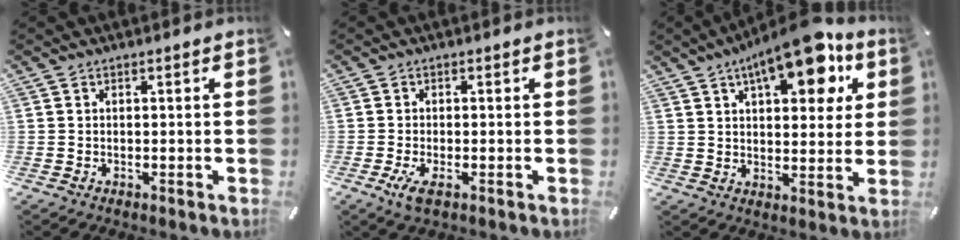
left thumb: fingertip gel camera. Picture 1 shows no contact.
{"total": 3.5, "force": [-1.1, 1.2, 3.1], "torque": [-0.070, -0.007, -0.024]}
{"total": 15.4, "force": [8.6, 6.5, 11.0], "torque": [-0.152, -0.035, 0.139]}